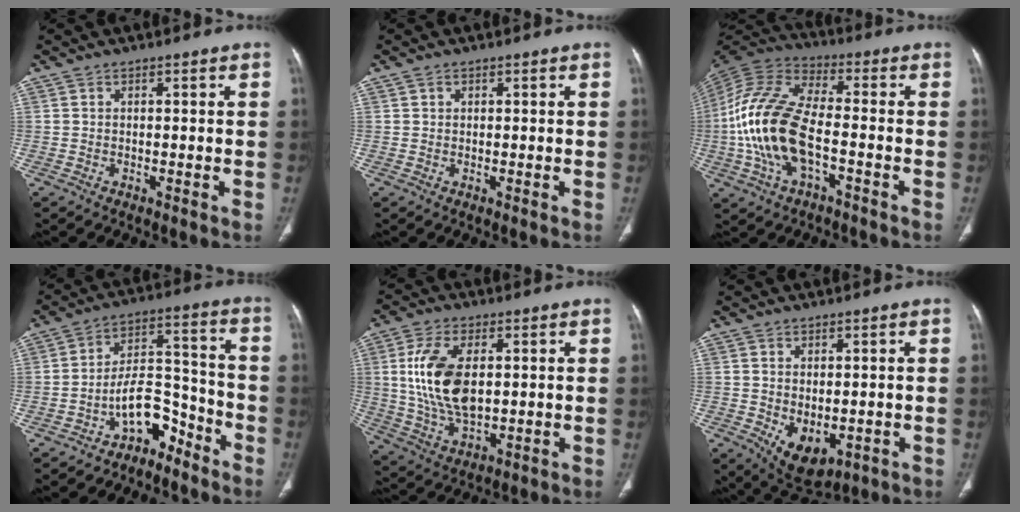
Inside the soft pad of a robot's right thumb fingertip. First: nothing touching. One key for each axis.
{"total": 0.7, "fx": 0.3, "fy": 0.6, "fz": 0.2, "tx": 0.003, "ty": -0.001, "tz": 0.005}
{"total": 17.6, "fx": -3.8, "fy": 8.5, "fz": 15.0, "tx": -0.309, "ty": 0.030, "tz": -0.073}
{"total": 8.8, "fx": -6.2, "fy": 4.8, "fz": 4.0, "tx": -0.041, "ty": 0.093, "tz": -0.110}
{"total": 14.0, "fx": 2.1, "fy": 7.7, "fz": 11.6, "tx": -0.227, "ty": -0.009, "tz": 0.049}
{"total": 7.2, "fx": -1.5, "fy": 4.4, "fz": 5.6, "tx": -0.070, "ty": -0.008, "tz": -0.002}